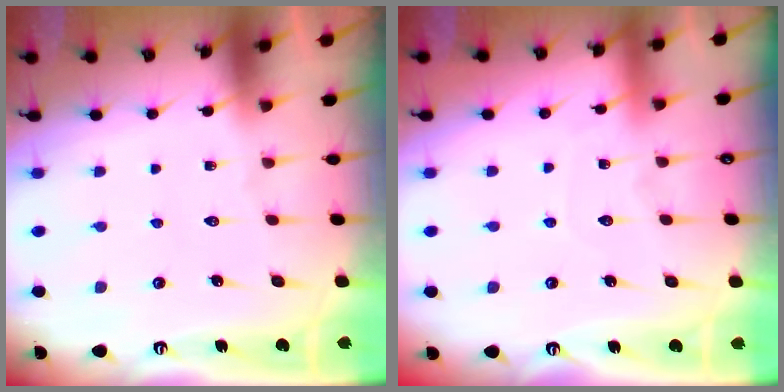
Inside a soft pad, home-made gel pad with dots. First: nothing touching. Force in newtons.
{"total": 3.3, "press": 3.3, "slide": 0.4}